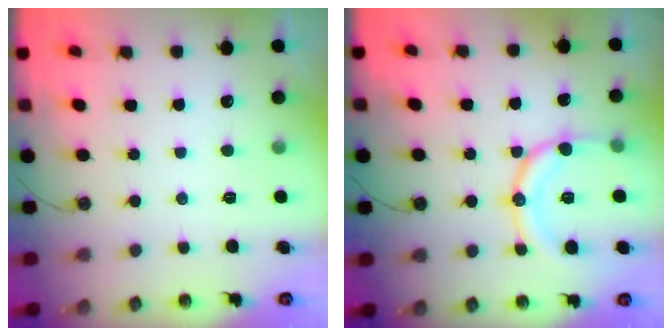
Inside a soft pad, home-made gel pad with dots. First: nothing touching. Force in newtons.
{"total": 14.1, "press": 14.1, "slide": 0.5}